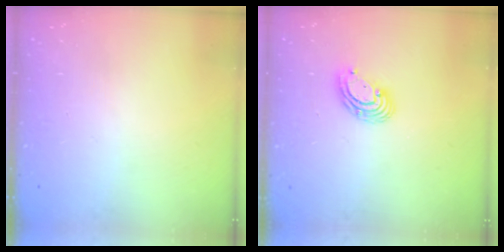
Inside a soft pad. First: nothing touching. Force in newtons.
{"total": 5.8, "press": 5.8, "slide": 0.4}